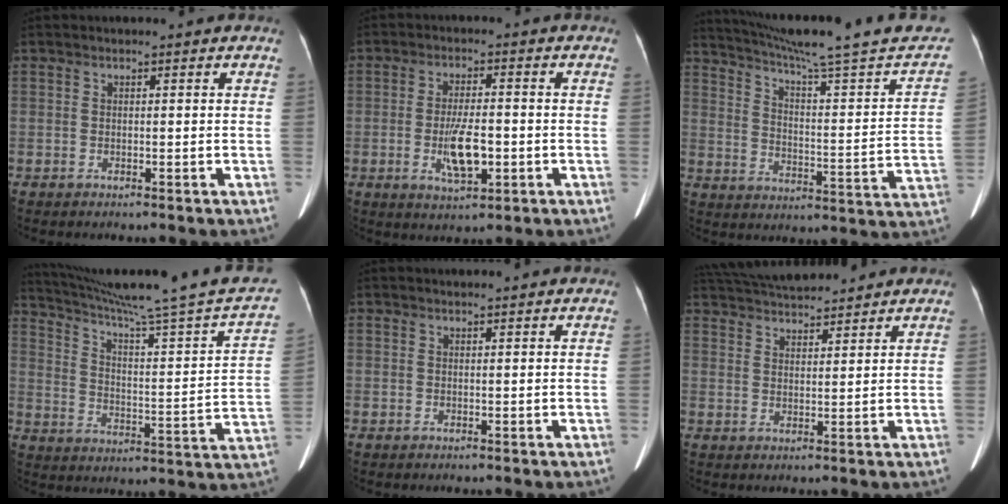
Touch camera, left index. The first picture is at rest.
{"total": 6.4, "force": [-1.7, 1.9, 5.9], "torque": [-0.114, -0.006, -0.025]}
{"total": 24.7, "force": [21.9, 0.0, 11.5], "torque": [-0.171, -0.052, 0.285]}
{"total": 22.9, "force": [19.5, -2.0, 11.8], "torque": [-0.187, -0.062, 0.267]}
{"total": 1.5, "force": [1.4, -0.2, 0.5], "torque": [-0.007, 0.014, 0.024]}
{"total": 9.8, "force": [9.2, 1.1, 3.0], "torque": [-0.066, 0.025, 0.151]}